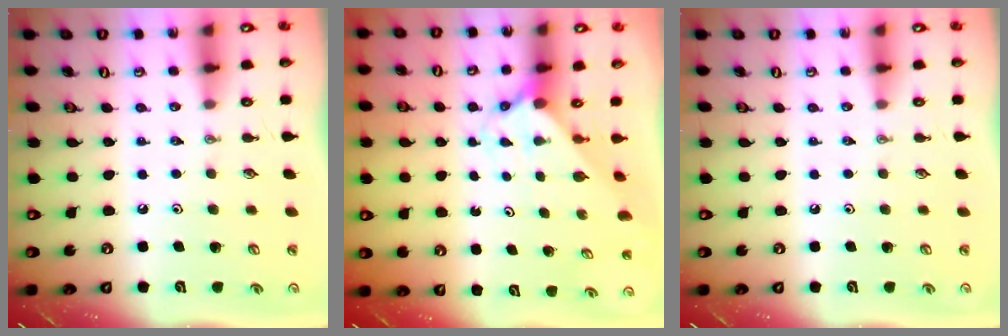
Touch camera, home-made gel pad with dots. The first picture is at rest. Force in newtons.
{"total": 1.6, "press": 1.6, "slide": 0.1}
{"total": 0.0}